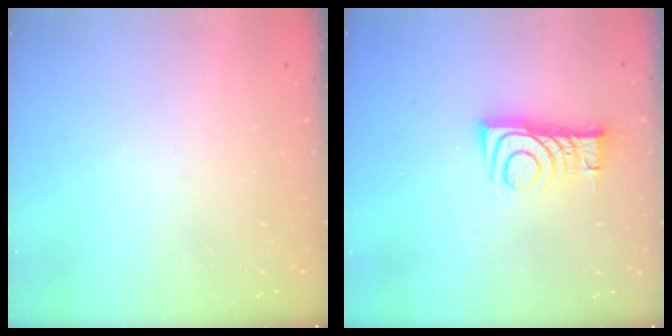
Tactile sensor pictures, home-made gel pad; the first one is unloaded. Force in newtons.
{"total": 10.1, "press": 10.1, "slide": 0.3}